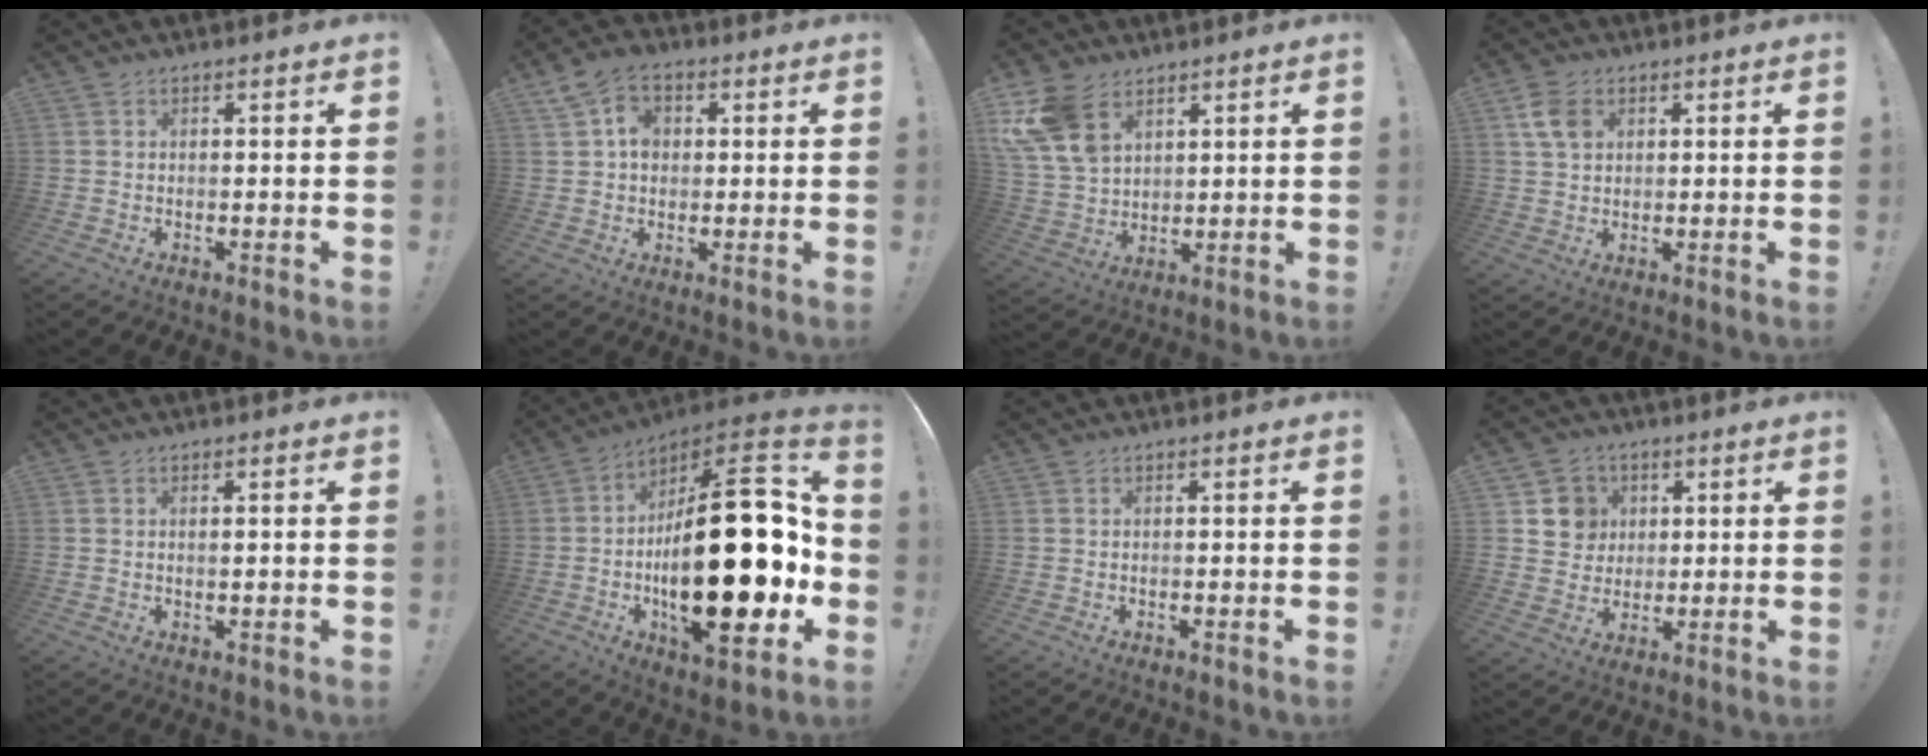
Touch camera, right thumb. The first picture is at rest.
{"total": 8.5, "force": [2.3, 6.6, 4.8], "torque": [-0.072, 0.003, 0.046]}
{"total": 14.5, "force": [7.5, 9.6, 7.9], "torque": [-0.154, -0.035, 0.147]}
{"total": 6.9, "force": [2.6, 5.1, 3.8], "torque": [-0.063, -0.002, 0.049]}
{"total": 1.1, "force": [0.4, -0.1, 1.0], "torque": [-0.014, -0.003, 0.004]}
{"total": 35.2, "force": [-3.7, 14.5, 31.8], "torque": [-0.500, 0.017, -0.049]}
{"total": 0.0}
{"total": 8.6, "force": [2.9, 8.0, 1.3], "torque": [-0.007, -0.020, 0.060]}